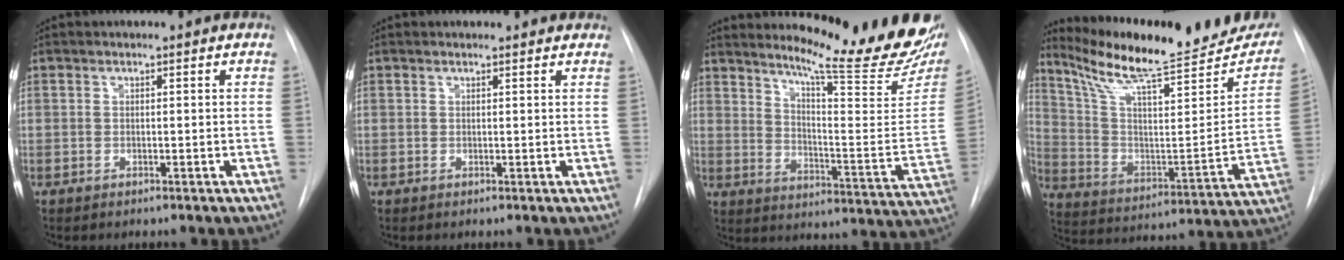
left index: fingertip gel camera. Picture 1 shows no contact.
{"total": 3.2, "force": [3.0, 0.8, 0.7], "torque": [-0.012, 0.013, 0.028]}
{"total": 21.8, "force": [19.0, 0.7, 10.6], "torque": [-0.152, -0.107, 0.245]}
{"total": 26.2, "force": [22.2, 4.5, 13.1], "torque": [-0.211, -0.037, 0.323]}